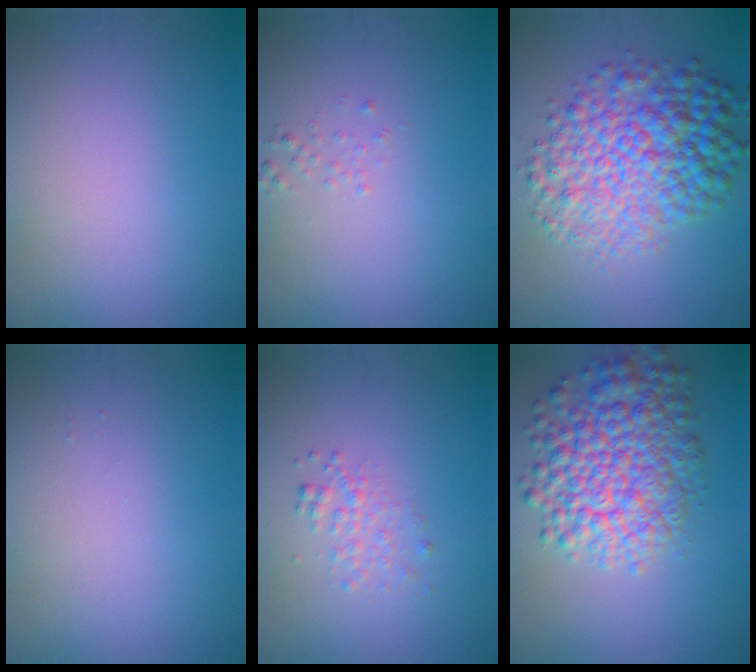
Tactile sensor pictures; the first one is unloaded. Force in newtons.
{"total": 0.7, "press": 0.6, "slide": 0.1}
{"total": 8.6, "press": 8.6, "slide": 0.1}
{"total": 0.0}
{"total": 1.4, "press": 1.4, "slide": 0.1}
{"total": 8.1, "press": 8.1, "slide": 0.2}